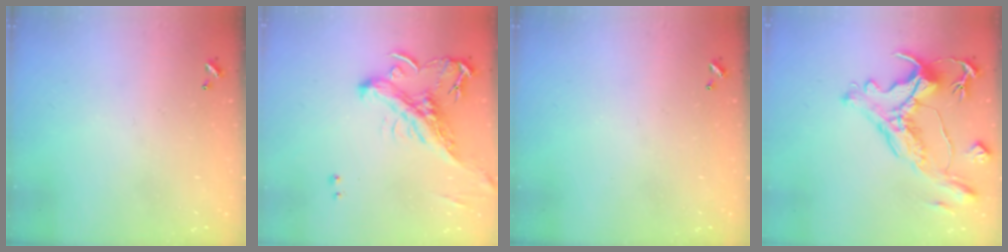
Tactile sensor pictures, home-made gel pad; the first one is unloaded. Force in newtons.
{"total": 2.2, "press": 1.4, "slide": 1.7}
{"total": 0.0}
{"total": 2.8, "press": 2.4, "slide": 1.5}